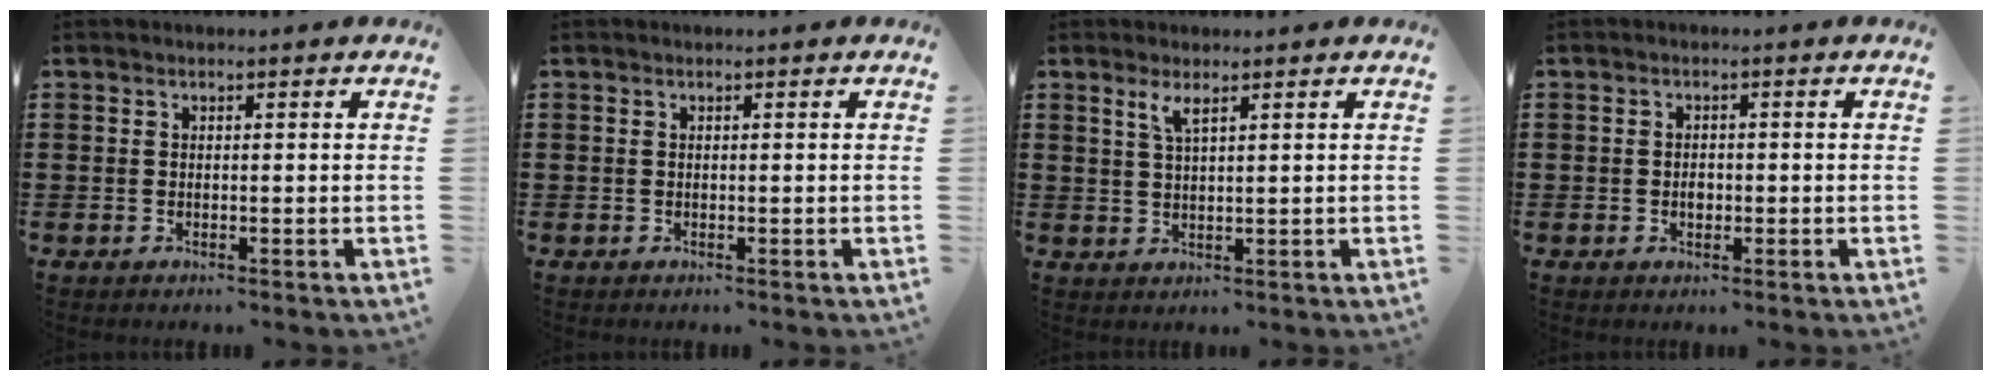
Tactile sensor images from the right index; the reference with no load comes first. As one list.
[{"total": 0.0}, {"total": 2.5, "force": [1.5, 0.3, 1.9], "torque": [-0.043, -0.001, 0.027]}, {"total": 1.5, "force": [-0.3, 1.0, 1.1], "torque": [-0.024, 0.002, -0.006]}]